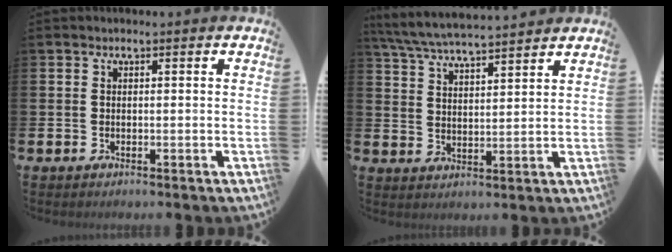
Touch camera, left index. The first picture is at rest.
{"total": 6.0, "force": [5.9, 0.3, 1.4], "torque": [-0.050, -0.032, 0.105]}